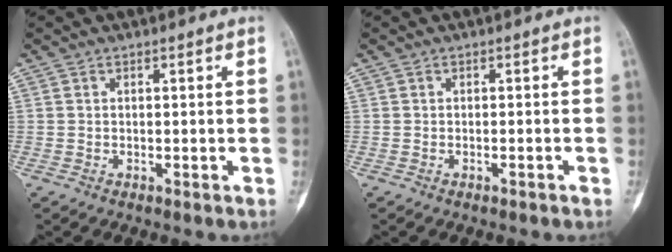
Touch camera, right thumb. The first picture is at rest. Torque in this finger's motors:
{"motor_torque": [-0.27, -0.10, -0.30, -0.17, 0.03]}